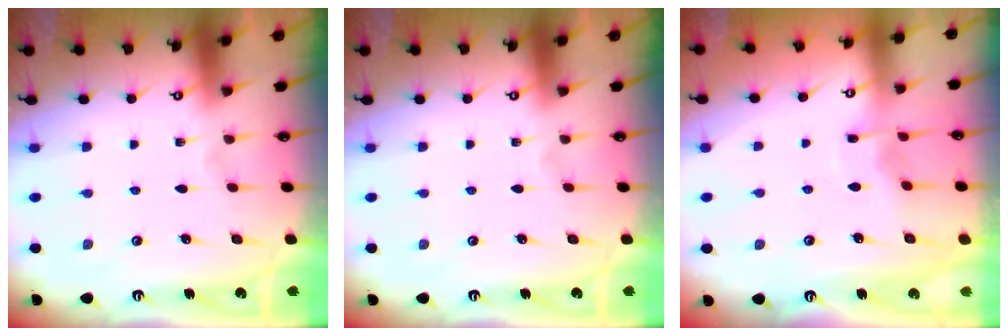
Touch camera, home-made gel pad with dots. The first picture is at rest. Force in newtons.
{"total": 0.0}
{"total": 4.1, "press": 4.0, "slide": 0.6}